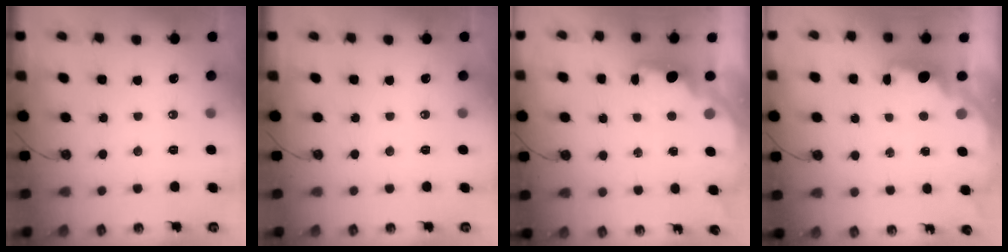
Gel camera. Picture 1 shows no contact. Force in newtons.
{"total": 0.0}
{"total": 2.3, "press": 2.2, "slide": 0.8}
{"total": 2.3, "press": 2.1, "slide": 0.8}